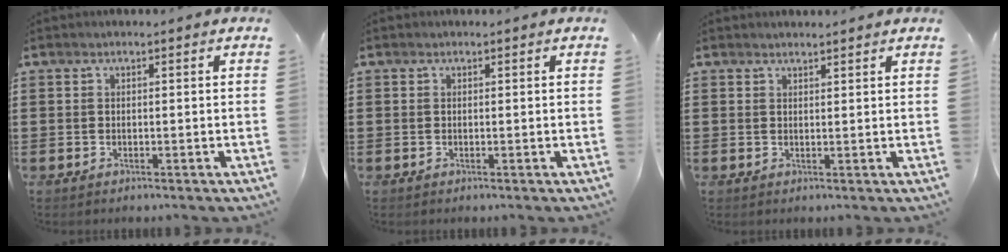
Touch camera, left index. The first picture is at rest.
{"total": 0.0}
{"total": 1.4, "force": [1.4, 0.1, 0.2], "torque": [-0.005, 0.000, 0.027]}